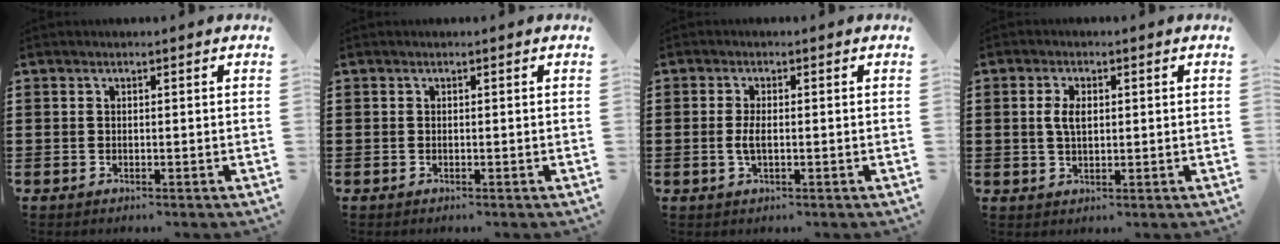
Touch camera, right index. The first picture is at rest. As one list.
[{"total": 0.0}, {"total": 2.4, "force": [-0.2, 0.9, 2.2], "torque": [-0.056, -0.004, -0.009]}, {"total": 3.4, "force": [0.5, 1.8, 2.9], "torque": [-0.060, 0.010, 0.006]}]